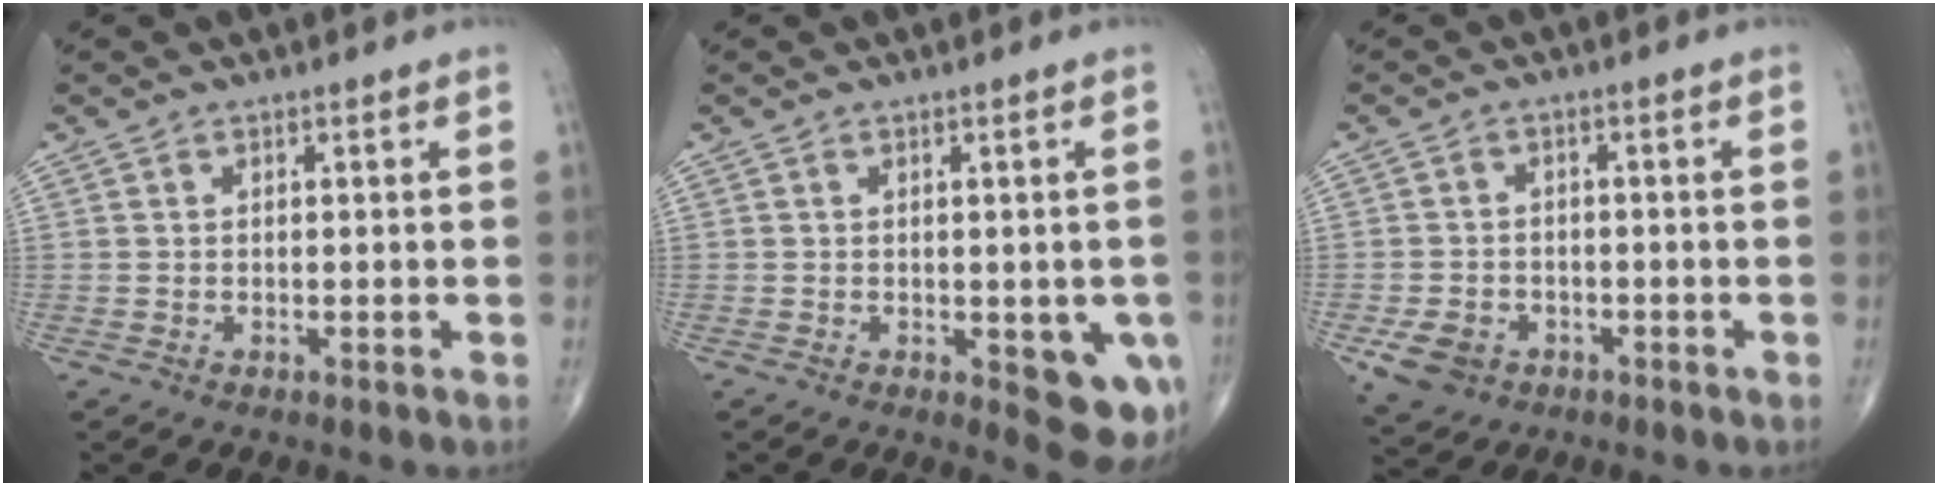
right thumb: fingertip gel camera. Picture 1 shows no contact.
{"total": 8.2, "force": [-2.3, 3.5, 7.1], "torque": [-0.053, -0.011, -0.022]}
{"total": 6.1, "force": [-2.7, 4.8, 2.7], "torque": [-0.043, 0.010, -0.039]}